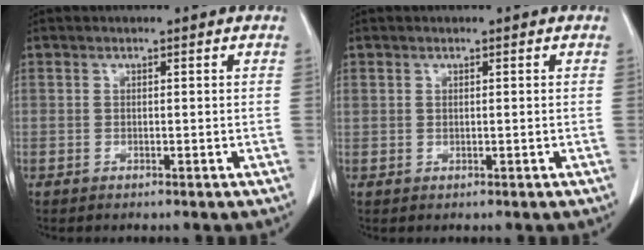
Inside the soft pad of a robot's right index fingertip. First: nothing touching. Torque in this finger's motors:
{"motor_torque": [0.57, 0.03, 0.27, 0.09]}